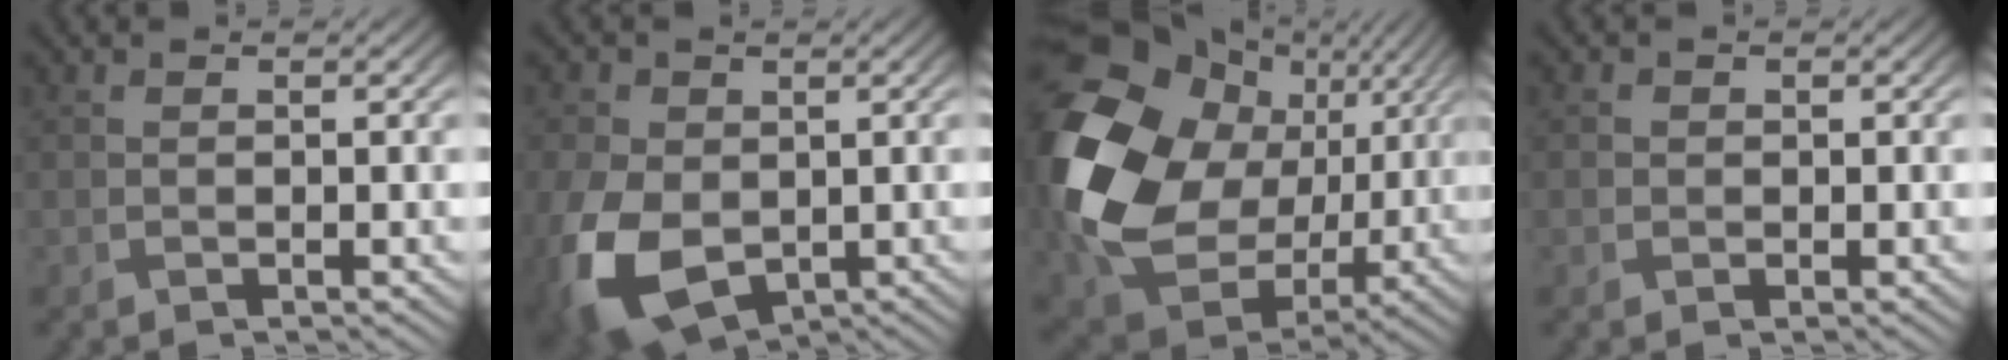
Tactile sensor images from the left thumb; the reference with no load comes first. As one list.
[{"total": 12.0, "force": [-2.7, 8.3, 8.3], "torque": [-0.232, -0.033, -0.046]}, {"total": 19.9, "force": [2.0, 16.0, 11.7], "torque": [-0.313, -0.027, 0.062]}, {"total": 0.9, "force": [0.0, 0.9, 0.1], "torque": [0.001, -0.002, -0.002]}]